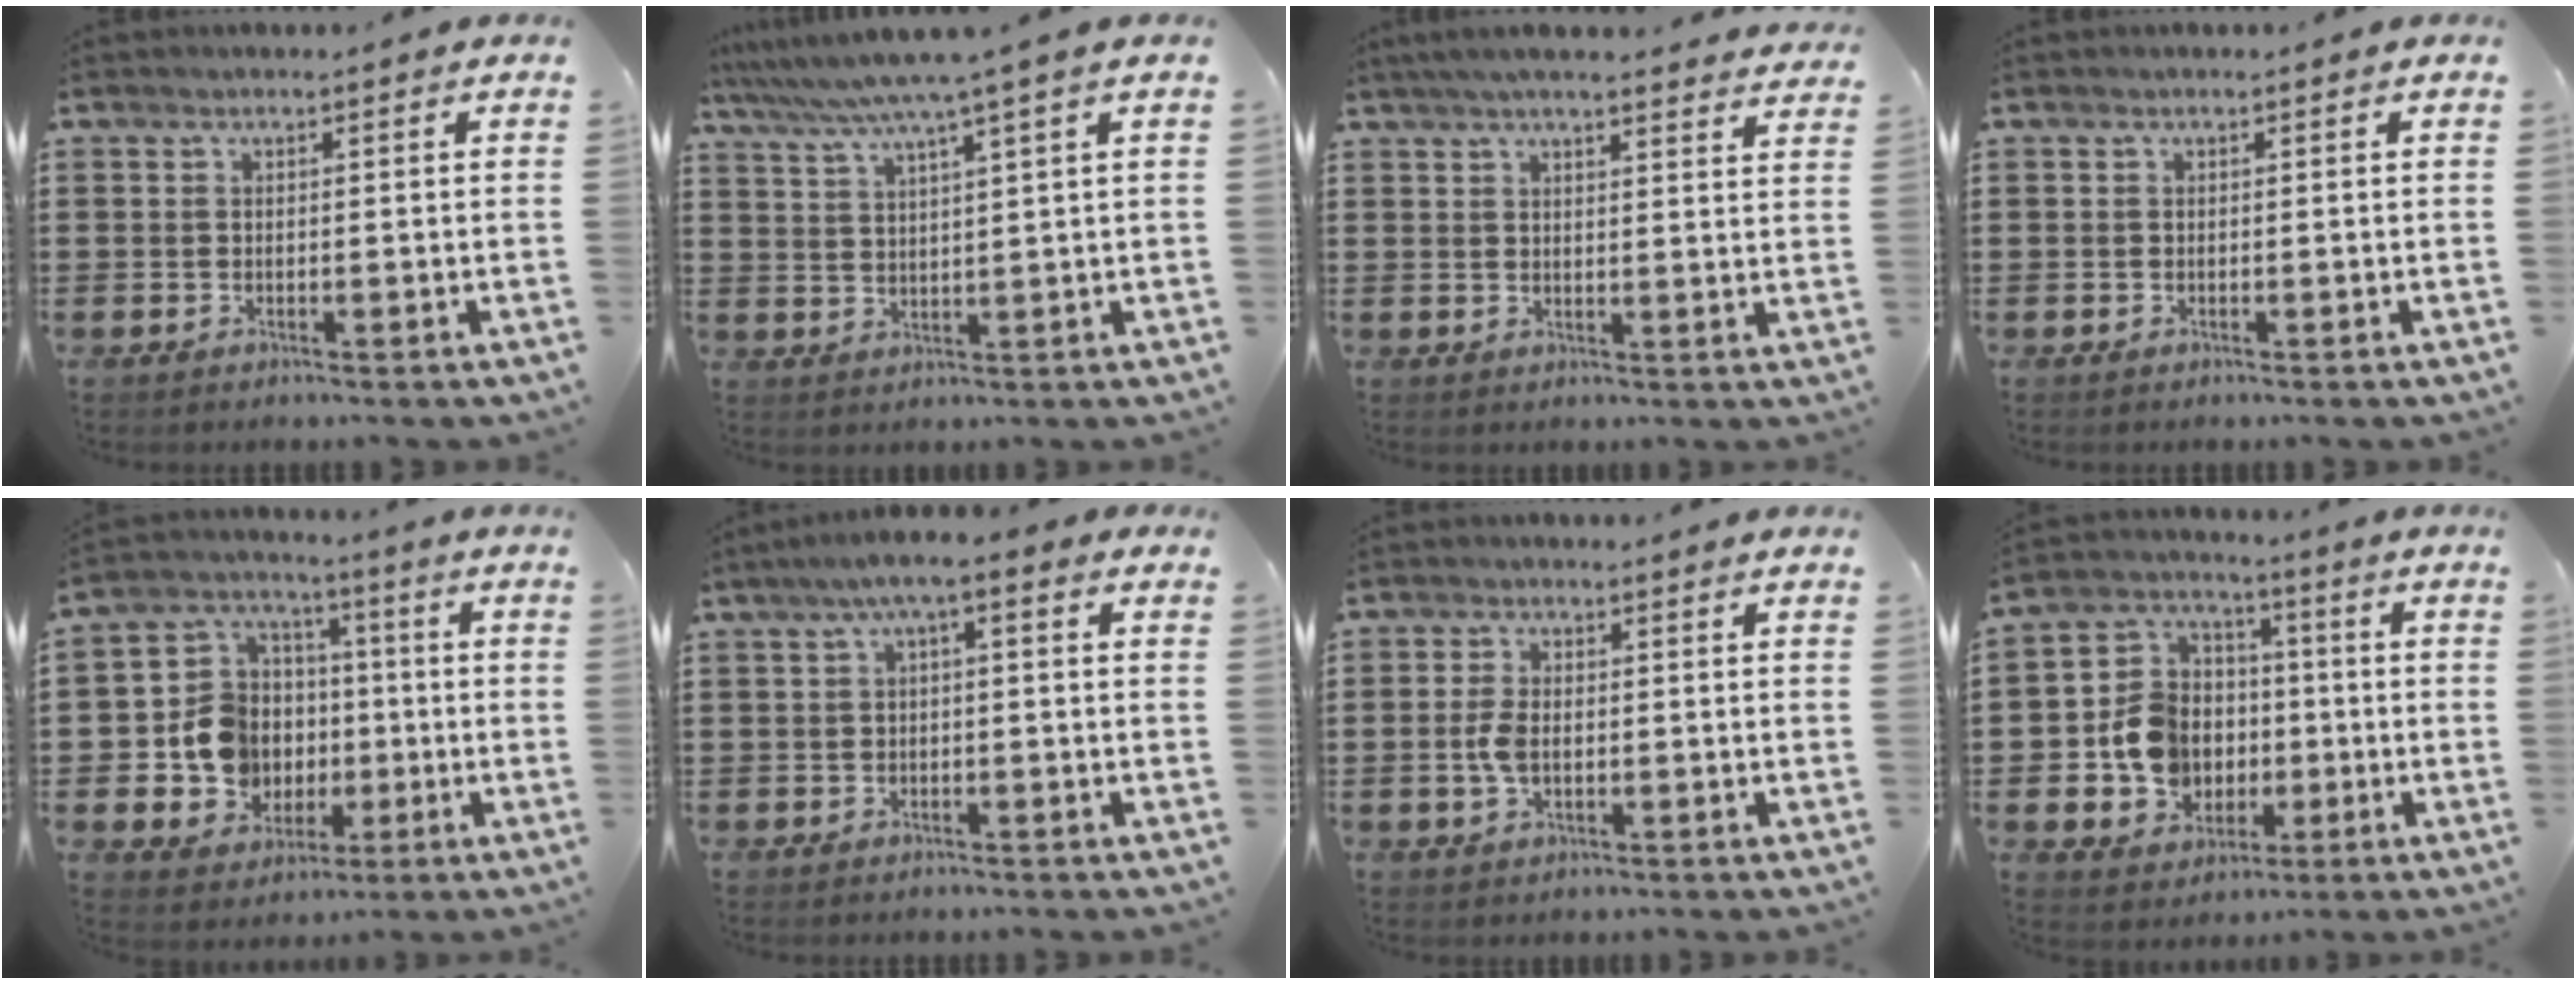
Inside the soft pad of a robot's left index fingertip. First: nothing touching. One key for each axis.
{"total": 5.3, "fx": 4.1, "fy": -0.9, "fz": 3.2, "tx": -0.077, "ty": -0.022, "tz": 0.065}
{"total": 4.3, "fx": 4.1, "fy": -0.2, "fz": 1.5, "tx": -0.043, "ty": -0.011, "tz": 0.074}
{"total": 0.0}
{"total": 9.8, "fx": -0.9, "fy": 9.2, "fz": 3.0, "tx": -0.108, "ty": 0.009, "tz": -0.006}
{"total": 2.9, "fx": -0.6, "fy": 0.5, "fz": 2.8, "tx": -0.058, "ty": 0.003, "tz": -0.018}
{"total": 3.8, "fx": -0.3, "fy": 2.0, "fz": 3.2, "tx": -0.084, "ty": -0.005, "tz": -0.011}
{"total": 9.6, "fx": -1.6, "fy": 8.6, "fz": 4.0, "tx": -0.120, "ty": 0.021, "tz": -0.026}